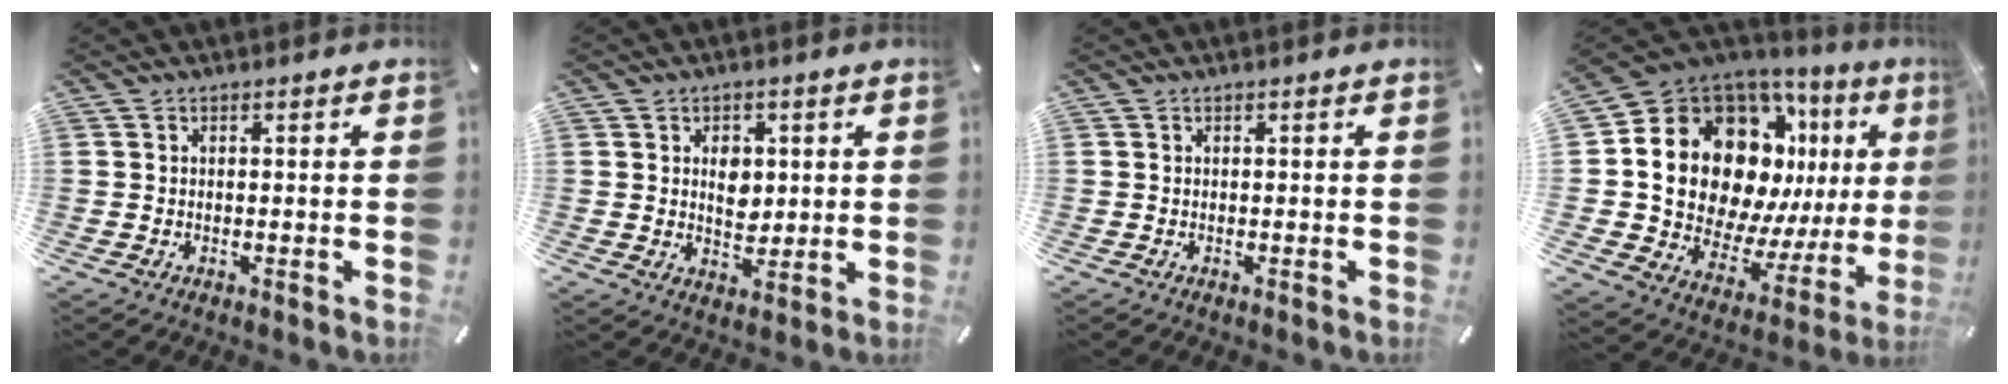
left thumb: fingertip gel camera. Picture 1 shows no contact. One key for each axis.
{"total": 5.3, "fx": 1.0, "fy": 4.2, "fz": 3.0, "tx": -0.027, "ty": -0.008, "tz": 0.010}
{"total": 0.0}
{"total": 19.8, "fx": 7.2, "fy": 15.0, "fz": 10.7, "tx": -0.182, "ty": -0.077, "tz": 0.146}